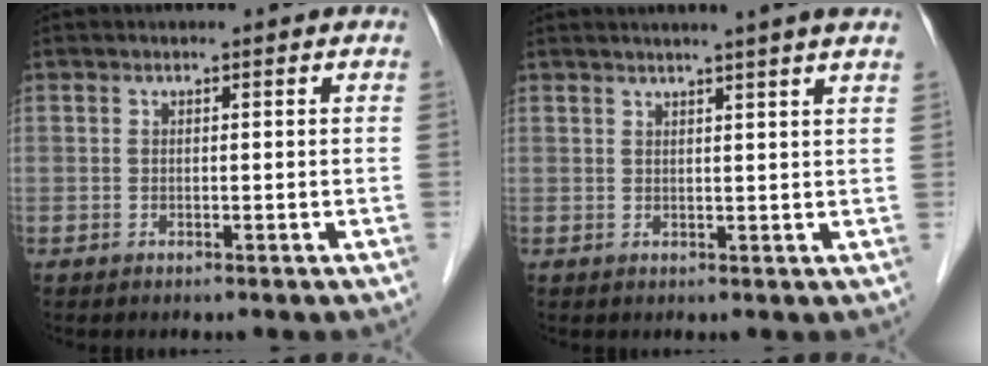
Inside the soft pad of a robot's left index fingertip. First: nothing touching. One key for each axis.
{"total": 6.2, "fx": 5.1, "fy": -1.1, "fz": 3.3, "tx": -0.043, "ty": 0.014, "tz": 0.055}